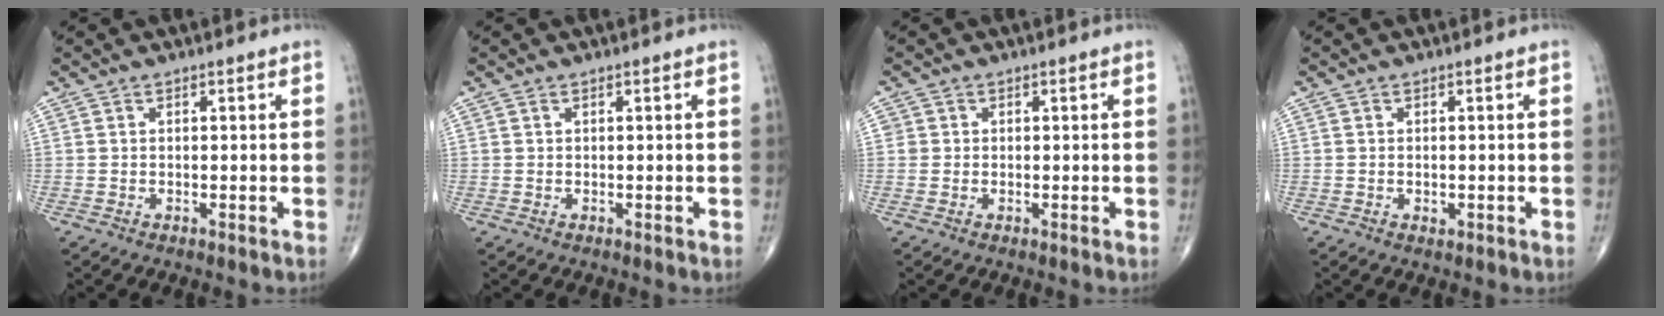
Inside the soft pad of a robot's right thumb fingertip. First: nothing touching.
{"total": 0.0}
{"total": 1.0, "force": [0.1, 1.0, 0.1], "torque": [0.007, 0.003, 0.000]}
{"total": 0.9, "force": [-0.2, 0.6, 0.6], "torque": [-0.009, -0.001, -0.002]}